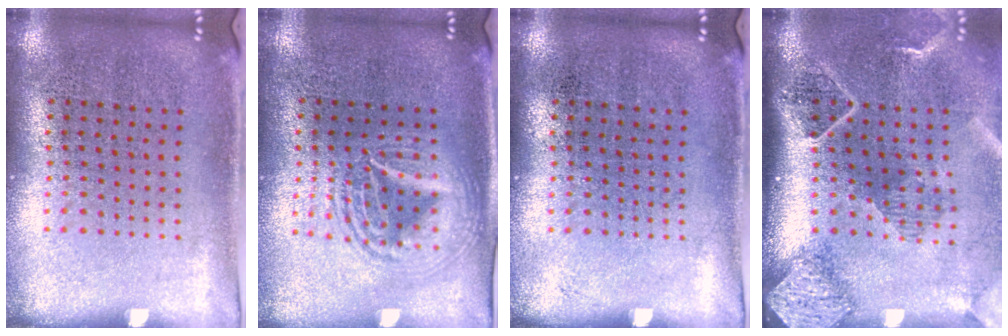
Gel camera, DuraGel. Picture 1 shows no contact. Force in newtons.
{"total": 2.6, "press": 2.6, "slide": 0.3}
{"total": 0.0}
{"total": 2.7, "press": 2.0, "slide": 1.8}